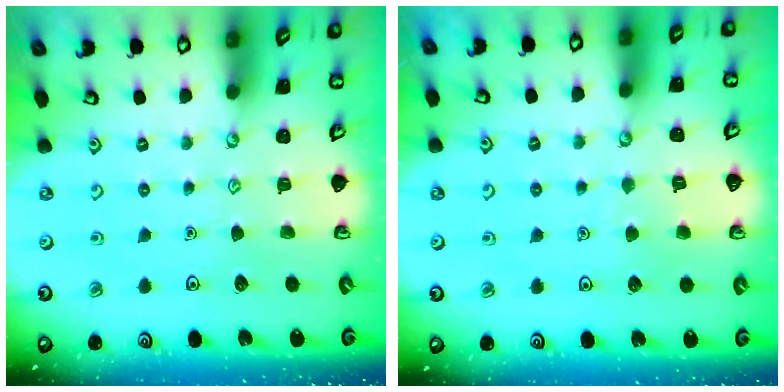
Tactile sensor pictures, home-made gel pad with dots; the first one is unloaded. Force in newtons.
{"total": 3.9, "press": 3.9, "slide": 0.3}